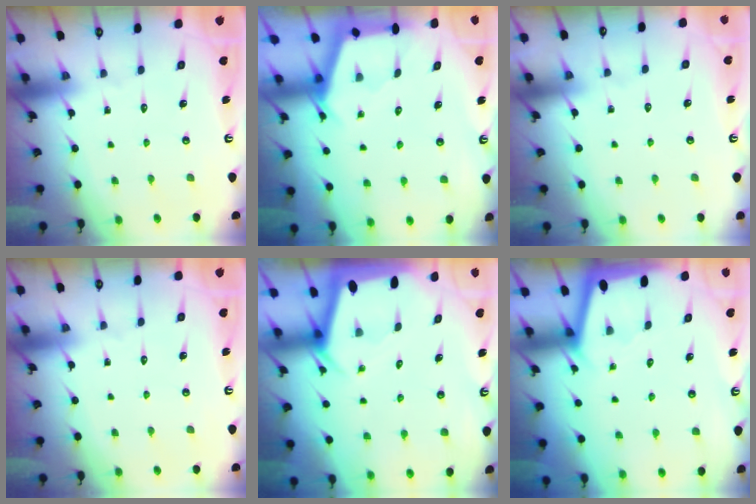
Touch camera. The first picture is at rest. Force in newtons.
{"total": 2.5, "press": 2.5, "slide": 0.3}
{"total": 2.4, "press": 2.3, "slide": 0.4}
{"total": 0.0}
{"total": 3.0, "press": 3.0, "slide": 0.1}
{"total": 1.9, "press": 1.9, "slide": 0.1}